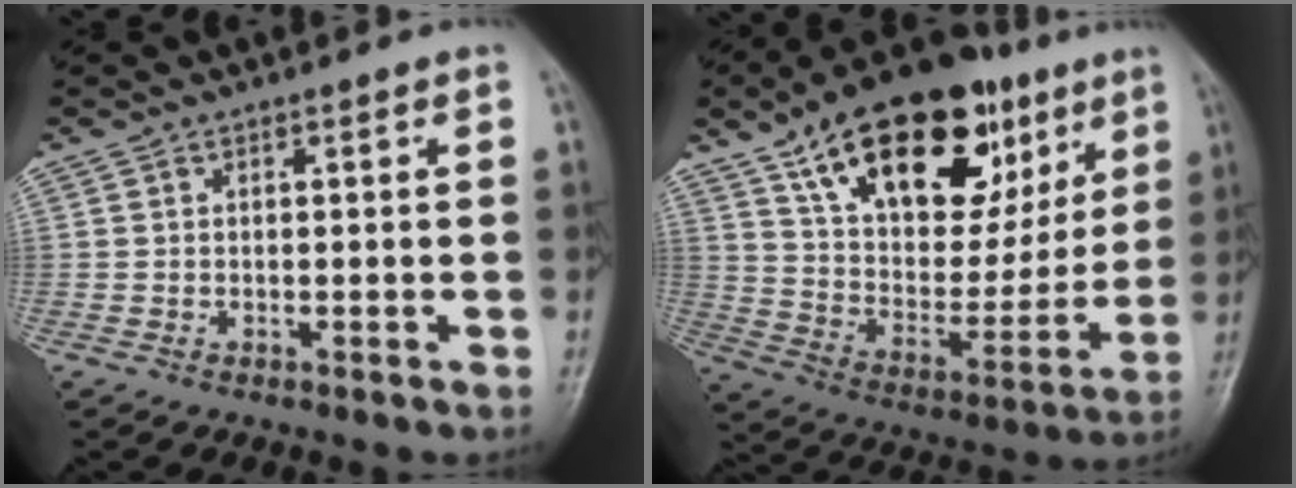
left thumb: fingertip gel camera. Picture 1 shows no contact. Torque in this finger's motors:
{"motor_torque": [0.50, 0.50, 1.62, -1.15, 0.51]}